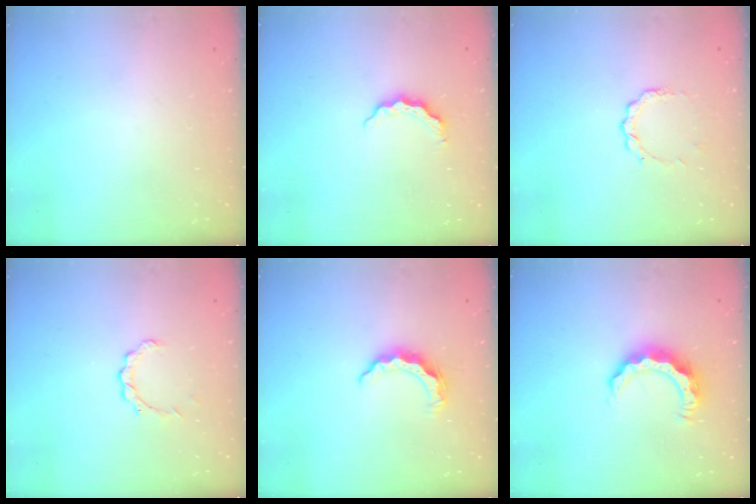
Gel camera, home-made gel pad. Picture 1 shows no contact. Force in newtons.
{"total": 5.1, "press": 5.1, "slide": 0.4}
{"total": 4.9, "press": 4.9, "slide": 0.5}
{"total": 3.8, "press": 3.8, "slide": 0.3}
{"total": 7.2, "press": 7.2, "slide": 0.3}
{"total": 8.2, "press": 8.2, "slide": 0.4}